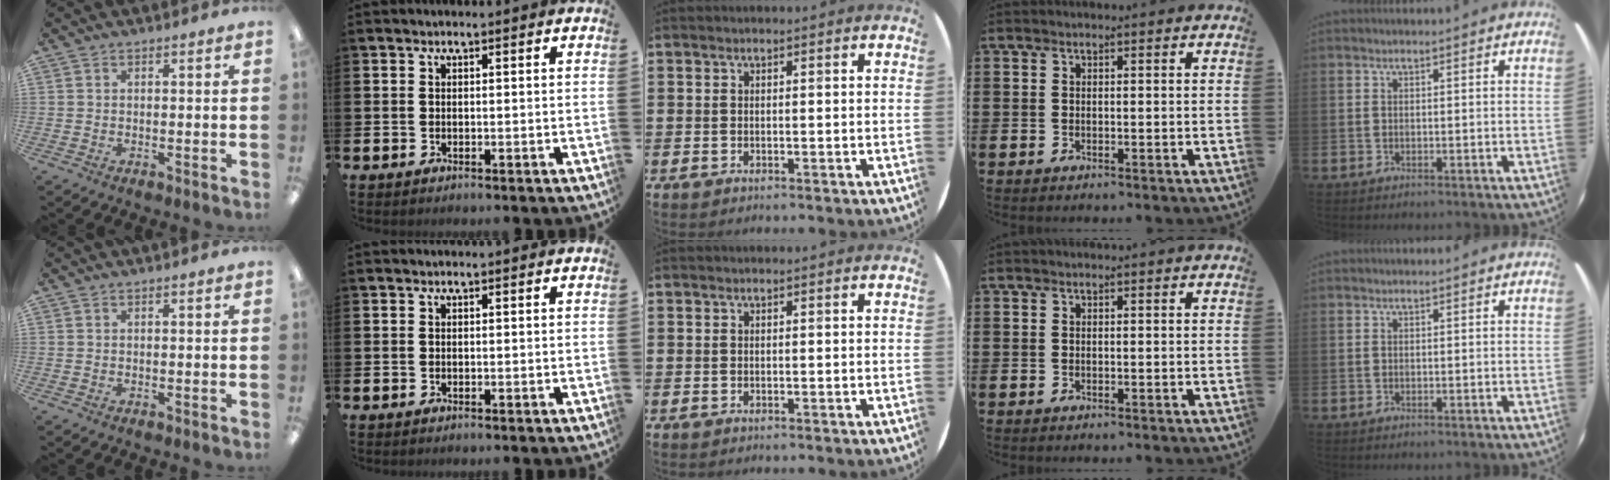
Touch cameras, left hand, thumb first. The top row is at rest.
{}